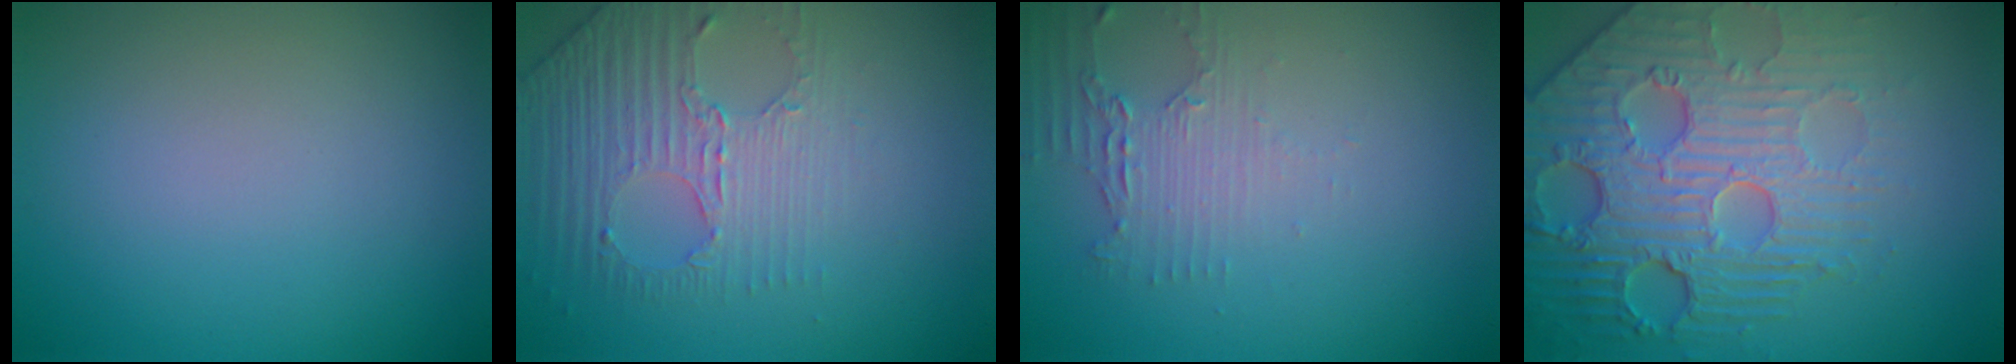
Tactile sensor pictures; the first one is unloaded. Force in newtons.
{"total": 4.5, "press": 3.1, "slide": 3.2}
{"total": 2.1, "press": 1.6, "slide": 1.4}
{"total": 7.2, "press": 5.7, "slide": 4.5}